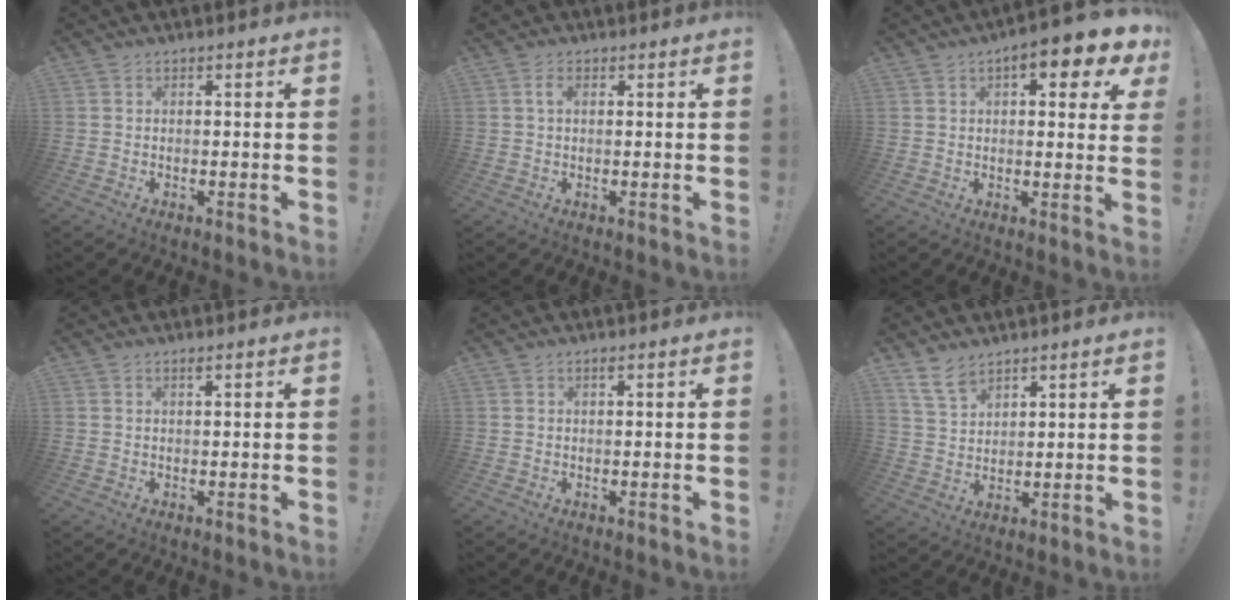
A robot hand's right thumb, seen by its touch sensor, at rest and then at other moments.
{"total": 2.7, "force": [1.0, 1.4, 2.1], "torque": [-0.035, 0.003, 0.016]}
{"total": 9.5, "force": [4.7, 3.2, 7.6], "torque": [-0.092, -0.020, 0.073]}
{"total": 0.8, "force": [0.6, -0.1, 0.5], "torque": [-0.004, -0.001, 0.010]}
{"total": 0.6, "force": [0.4, -0.1, 0.4], "torque": [-0.001, -0.002, 0.006]}
{"total": 7.1, "force": [5.6, 3.1, 3.1], "torque": [-0.061, -0.028, 0.110]}